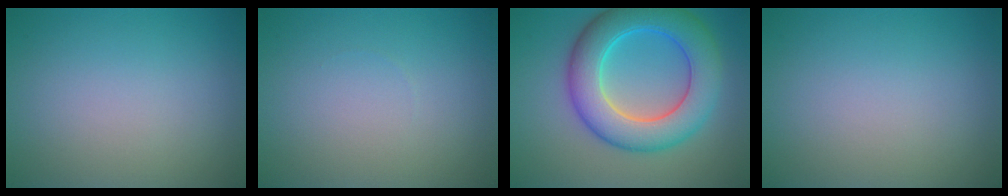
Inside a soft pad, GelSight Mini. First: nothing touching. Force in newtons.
{"total": 0.0}
{"total": 8.9, "press": 8.9, "slide": 0.1}
{"total": 0.0}